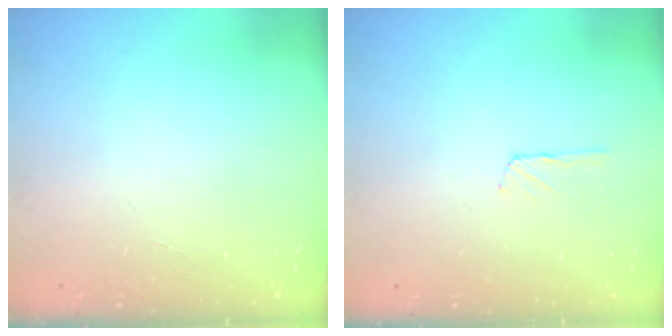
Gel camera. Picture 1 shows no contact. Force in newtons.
{"total": 3.2, "press": 3.2, "slide": 0.2}